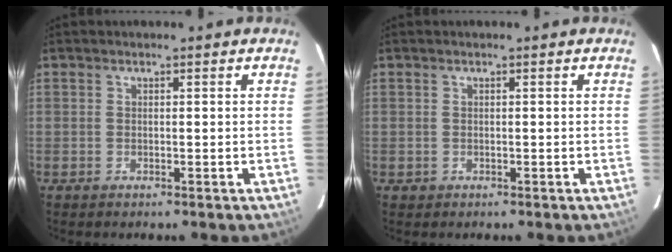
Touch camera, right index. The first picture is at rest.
{"total": 0.6, "force": [-0.3, 0.5, 0.0], "torque": [0.001, -0.001, -0.002]}